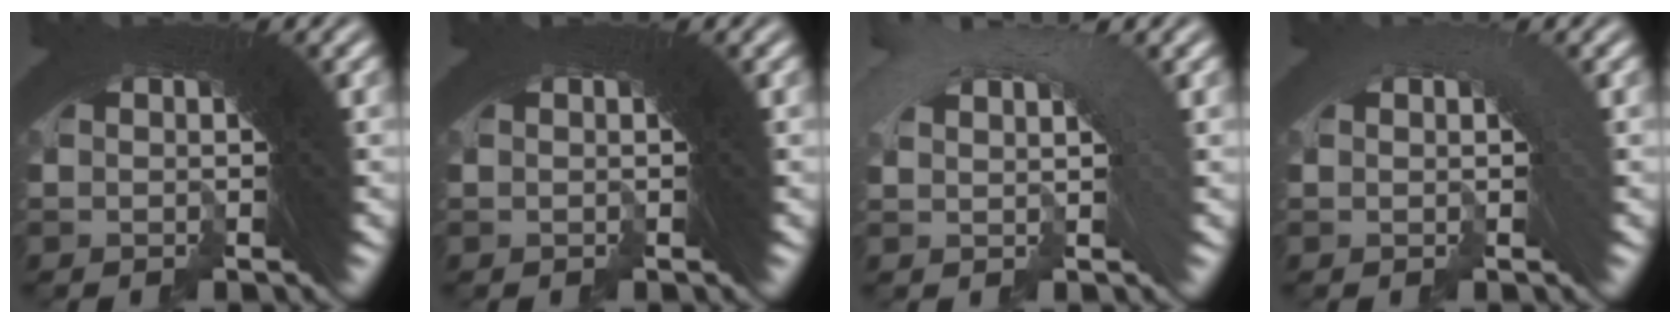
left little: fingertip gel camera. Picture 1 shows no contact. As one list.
[{"total": 0.6, "force": [-0.4, -0.3, -0.4], "torque": [0.002, -0.004, -0.004]}, {"total": 2.8, "force": [-2.3, 1.4, -0.7], "torque": [0.008, -0.004, -0.035]}, {"total": 3.2, "force": [-2.6, -0.3, -1.9], "torque": [0.029, -0.014, -0.034]}]